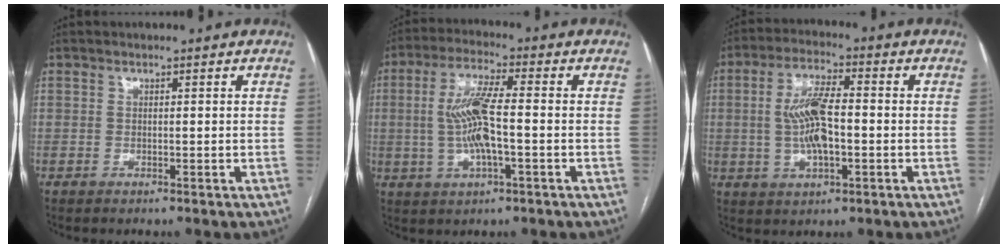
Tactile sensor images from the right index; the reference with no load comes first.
{"total": 9.1, "force": [-0.6, 1.7, 8.9], "torque": [-0.182, 0.005, -0.014]}
{"total": 8.9, "force": [-0.5, 2.8, 8.4], "torque": [-0.170, 0.007, -0.009]}